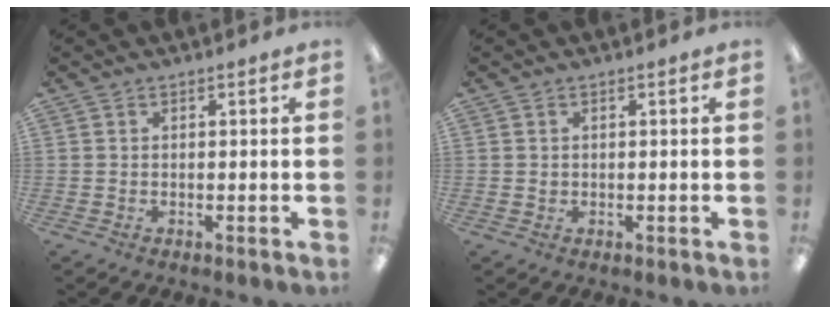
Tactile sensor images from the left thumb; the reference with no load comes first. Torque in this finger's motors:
{"motor_torque": [-0.27, 0.21, -0.16, 0.11, 0.03]}